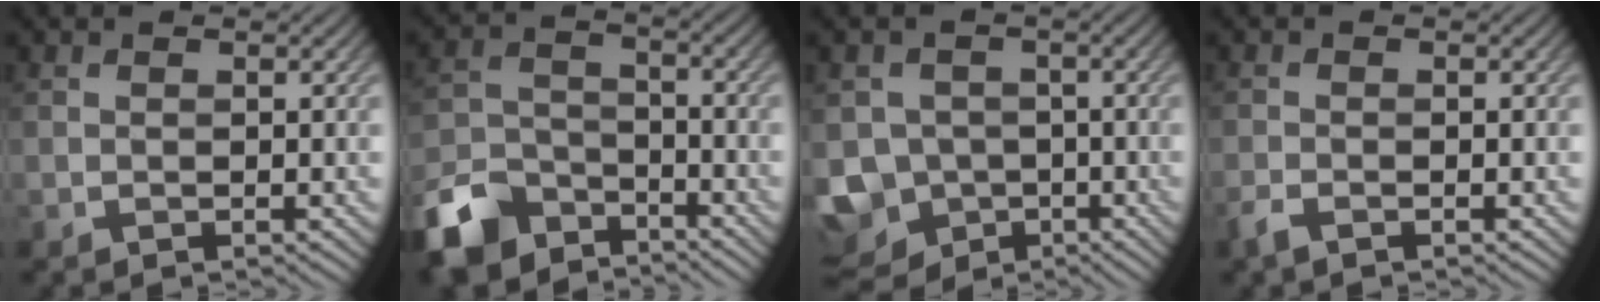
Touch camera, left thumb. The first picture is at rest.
{"total": 9.8, "force": [-7.7, 4.7, 3.8], "torque": [-0.090, -0.010, -0.156]}
{"total": 9.3, "force": [-4.2, 7.8, 3.0], "torque": [-0.087, -0.030, -0.070]}
{"total": 1.6, "force": [-1.2, 0.4, 0.9], "torque": [-0.026, -0.006, -0.028]}